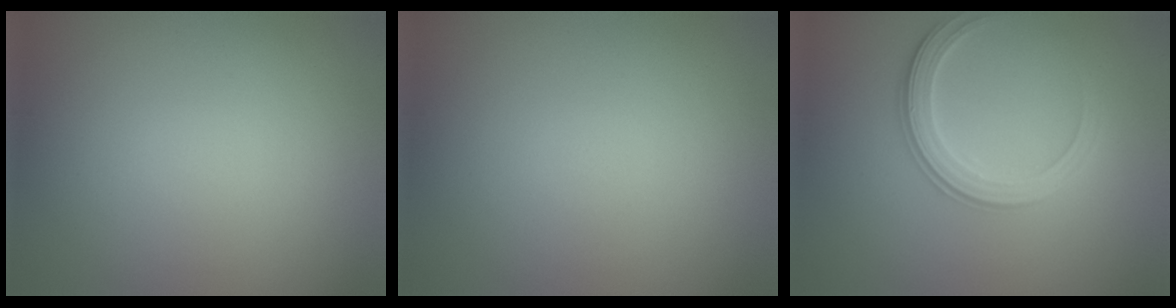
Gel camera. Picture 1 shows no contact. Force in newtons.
{"total": 0.0}
{"total": 2.8, "press": 2.8, "slide": 0.3}